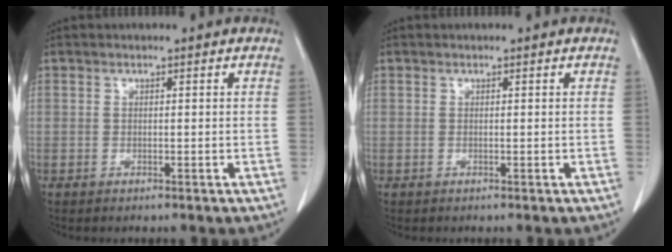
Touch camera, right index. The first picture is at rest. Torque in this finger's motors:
{"motor_torque": [-0.03, 0.02, 0.00, 0.00]}